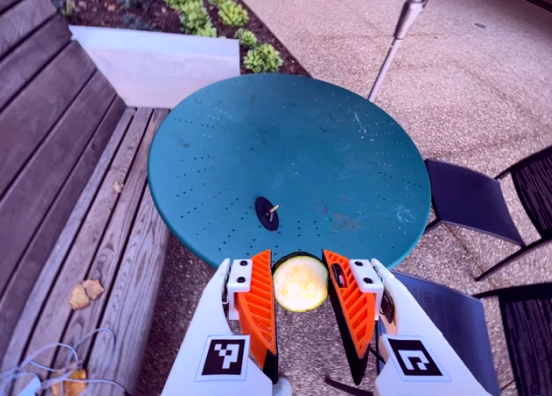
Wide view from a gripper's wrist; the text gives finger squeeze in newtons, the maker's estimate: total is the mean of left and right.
{"total": 12.1, "left": 12.6, "right": 11.7}